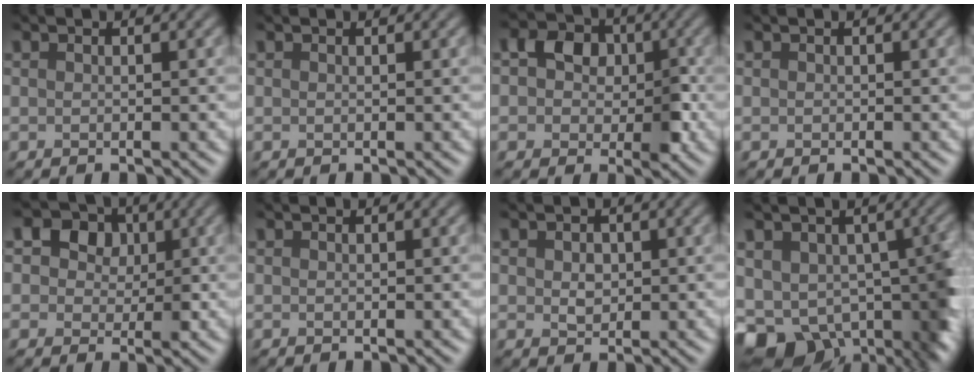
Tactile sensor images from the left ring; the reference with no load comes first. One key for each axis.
{"total": 0.0}
{"total": 4.4, "fx": -0.5, "fy": 3.6, "fz": 2.6, "tx": -0.032, "ty": -0.002, "tz": -0.030}
{"total": 0.0}
{"total": 8.8, "fx": 3.3, "fy": 6.7, "fz": 4.6, "tx": -0.071, "ty": 0.017, "tz": 0.022}
{"total": 0.0}
{"total": 1.4, "fx": -0.1, "fy": 1.1, "fz": 0.9, "tx": -0.017, "ty": -0.007, "tz": -0.007}
{"total": 11.9, "fx": -5.5, "fy": 7.1, "fz": 7.8, "tx": -0.108, "ty": -0.014, "tz": -0.069}